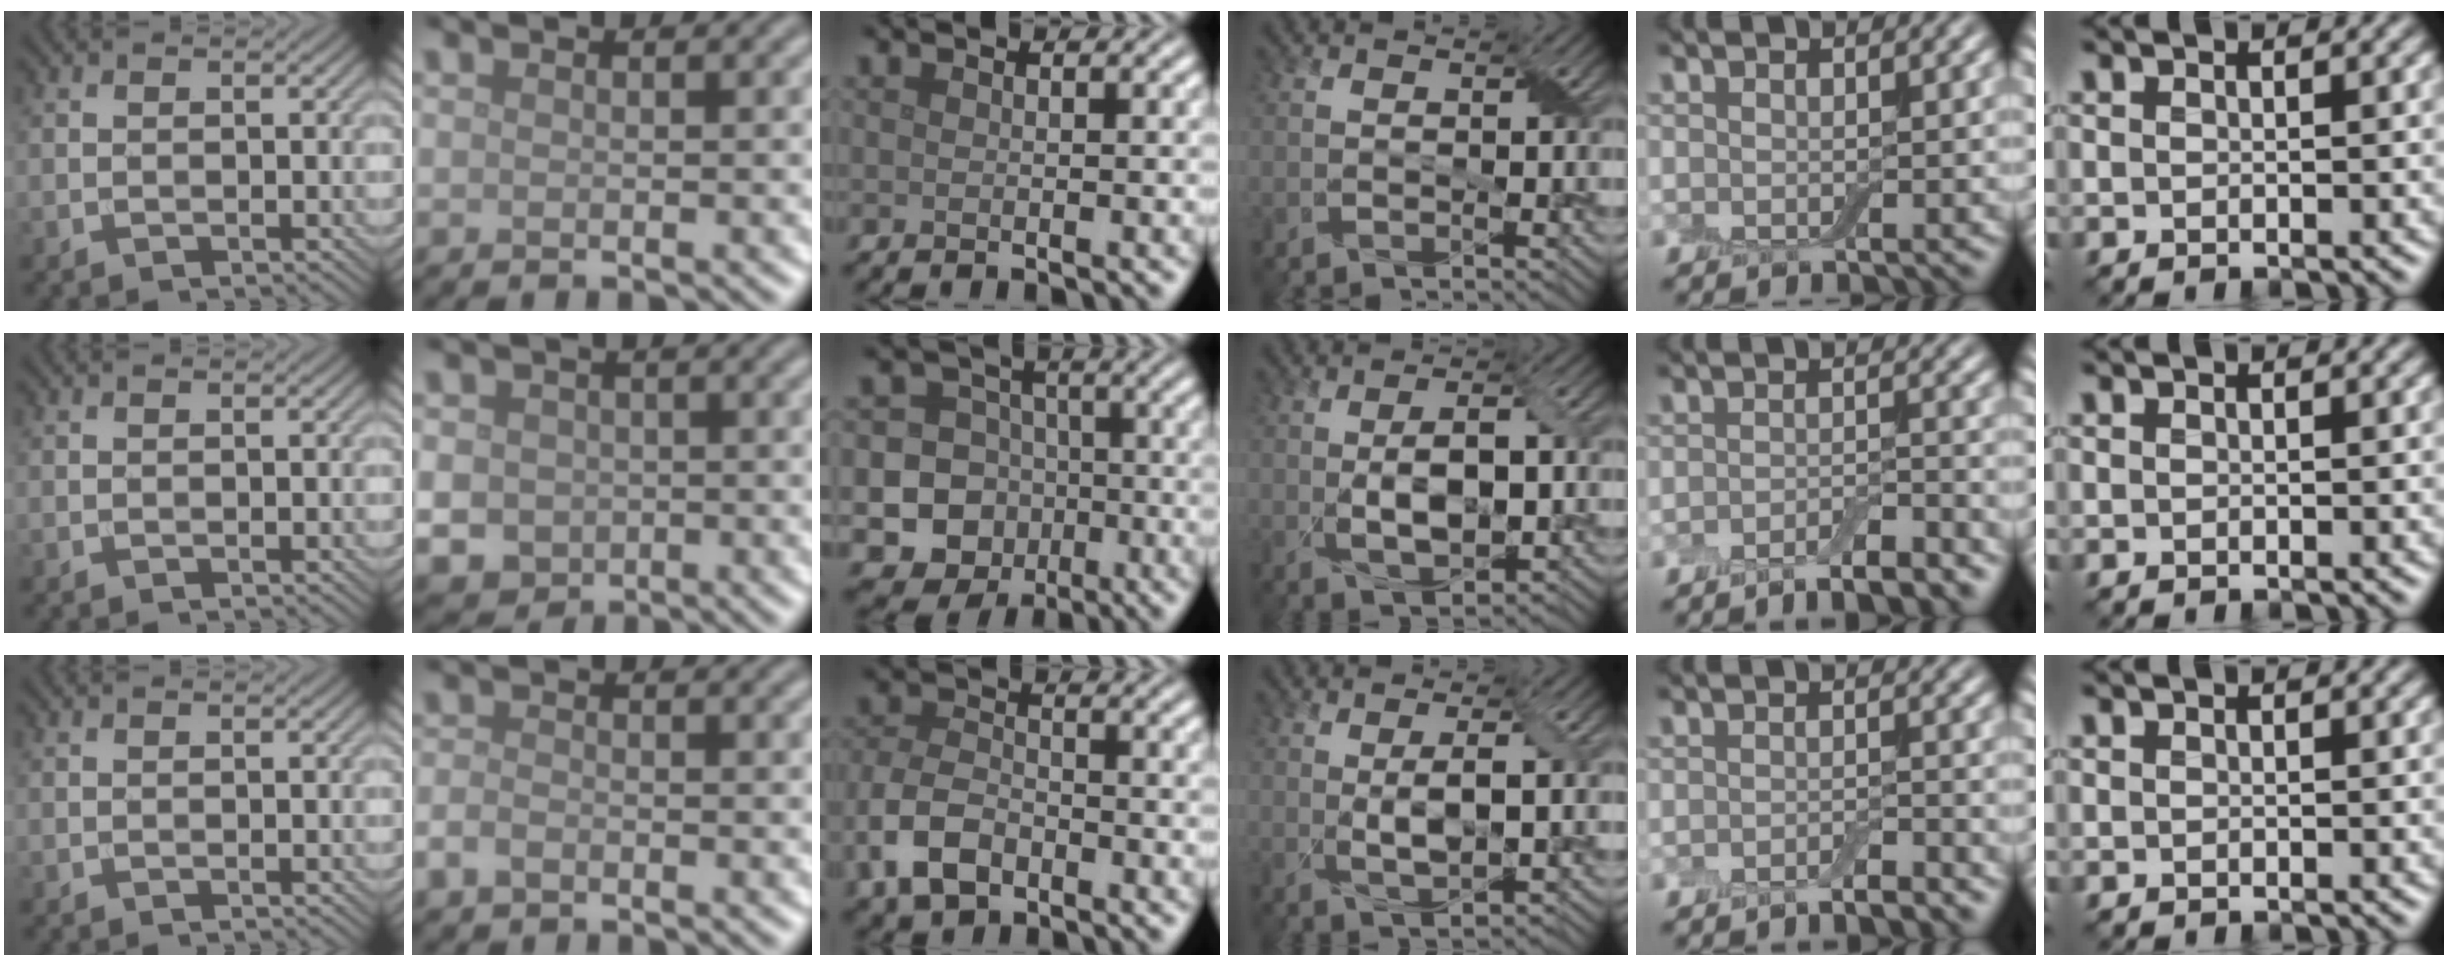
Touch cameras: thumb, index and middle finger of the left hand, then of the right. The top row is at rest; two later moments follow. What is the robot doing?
{"motion": "fold", "object": "cloth"}